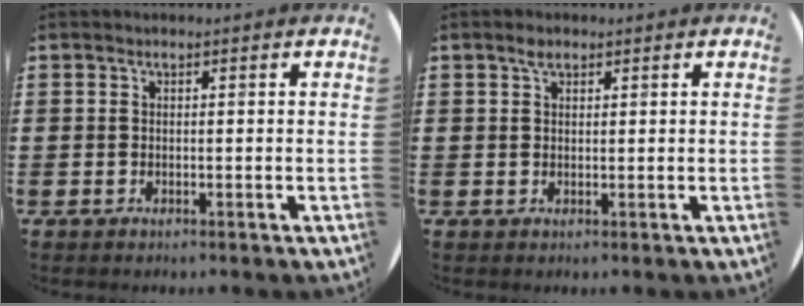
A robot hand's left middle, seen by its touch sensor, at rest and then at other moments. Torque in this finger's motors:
{"motor_torque": [0.36, -0.22, 0.00, 0.05]}